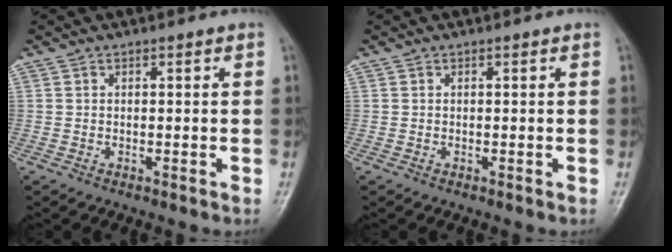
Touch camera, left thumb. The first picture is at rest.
{"total": 0.0}